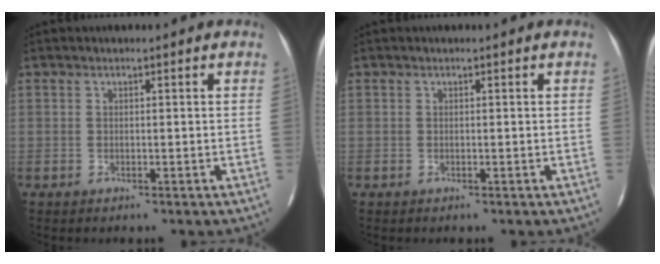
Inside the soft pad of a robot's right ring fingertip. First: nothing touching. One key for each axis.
{"total": 0.0}